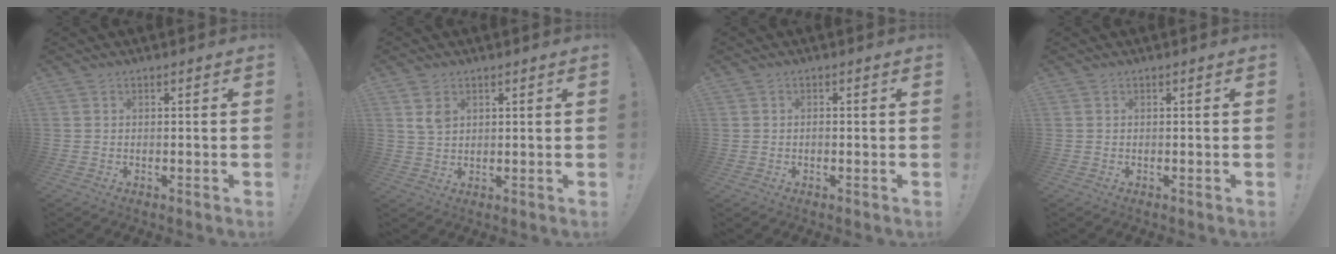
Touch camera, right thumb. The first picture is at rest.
{"total": 4.4, "force": [2.2, 2.9, 2.5], "torque": [-0.038, -0.006, 0.041]}
{"total": 1.8, "force": [0.1, 1.8, 0.2], "torque": [0.011, -0.007, -0.001]}
{"total": 0.0}